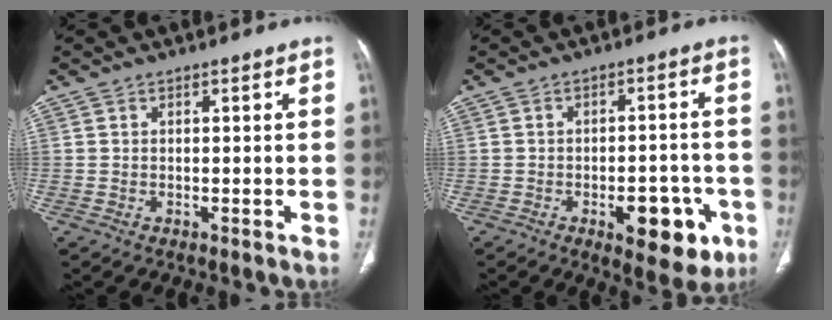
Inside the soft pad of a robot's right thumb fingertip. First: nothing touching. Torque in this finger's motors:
{"motor_torque": [2.13, 1.61, 0.65, -0.76, 0.26]}